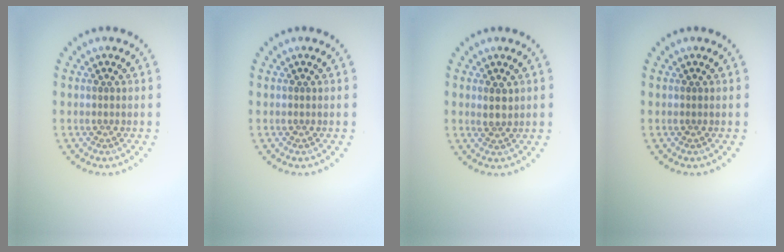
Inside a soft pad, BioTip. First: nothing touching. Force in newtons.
{"total": 0.0}
{"total": 1.4, "press": 1.2, "slide": 0.7}
{"total": 0.0}